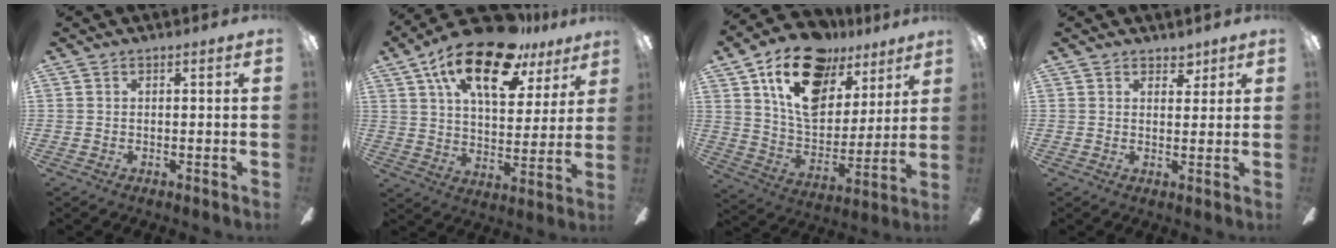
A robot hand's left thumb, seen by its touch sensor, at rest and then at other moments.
{"total": 20.9, "force": [12.8, 8.9, 13.9], "torque": [-0.237, -0.059, 0.218]}
{"total": 20.7, "force": [11.8, 12.6, 11.5], "torque": [-0.192, -0.056, 0.215]}
{"total": 3.2, "force": [2.6, 1.7, 0.7], "torque": [0.004, -0.013, 0.043]}